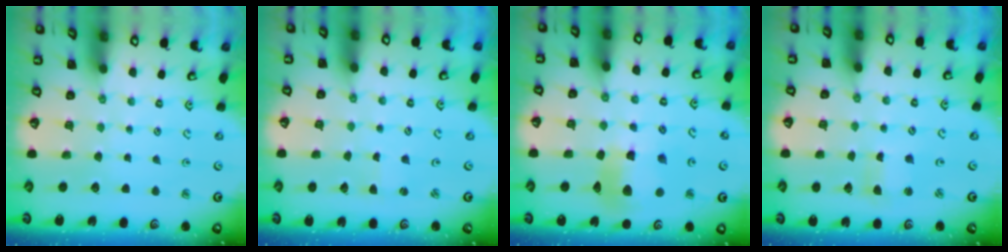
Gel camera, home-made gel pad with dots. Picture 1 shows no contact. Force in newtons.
{"total": 1.0, "press": 1.0, "slide": 0.2}
{"total": 11.8, "press": 11.7, "slide": 1.3}
{"total": 2.2, "press": 2.2, "slide": 0.3}